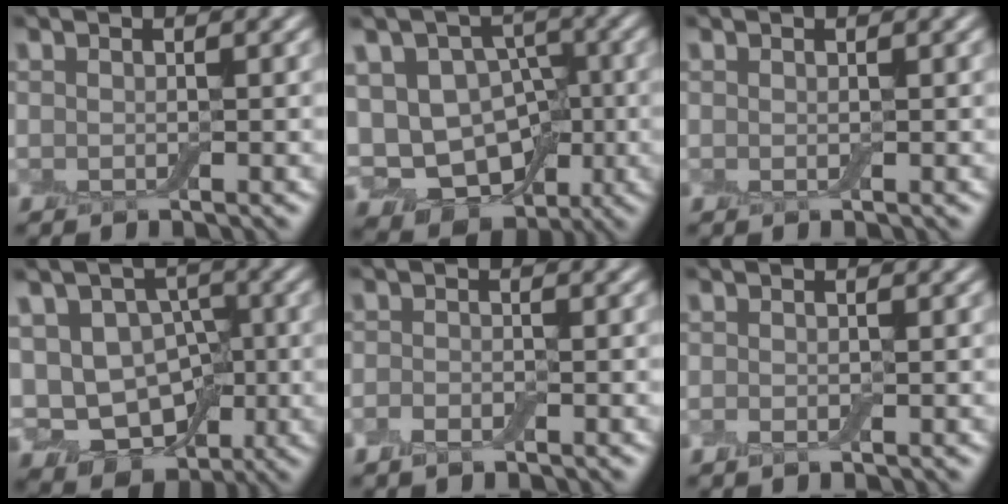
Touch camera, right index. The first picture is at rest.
{"total": 12.9, "force": [-3.2, 10.3, 7.1], "torque": [-0.111, 0.010, -0.060]}
{"total": 0.0}
{"total": 10.7, "force": [-2.2, 8.5, 6.2], "torque": [-0.089, 0.009, -0.043]}
{"total": 1.4, "force": [-0.8, 0.7, 1.0], "torque": [-0.020, -0.001, -0.018]}
{"total": 0.9, "force": [-0.3, 0.4, 0.8], "torque": [-0.014, -0.003, -0.005]}